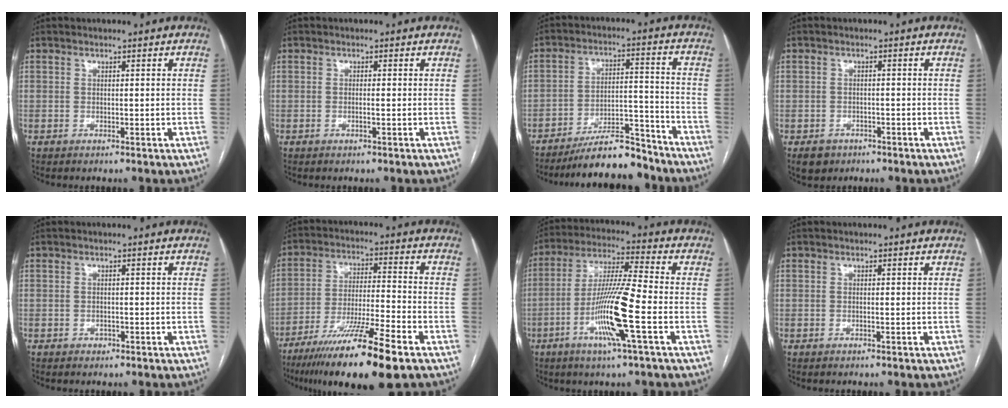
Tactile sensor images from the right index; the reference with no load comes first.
{"total": 0.7, "force": [-0.2, -0.1, 0.7], "torque": [-0.013, 0.000, -0.003]}
{"total": 11.6, "force": [-10.4, 2.5, 4.6], "torque": [-0.065, 0.026, -0.173]}
{"total": 3.3, "force": [-1.9, 2.6, 0.6], "torque": [-0.007, 0.006, -0.024]}
{"total": 0.7, "force": [-0.4, 0.6, 0.2], "torque": [-0.004, 0.002, -0.005]}
{"total": 16.3, "force": [-10.6, 0.2, 12.3], "torque": [-0.213, -0.042, -0.184]}
{"total": 12.8, "force": [-4.3, -0.5, 12.1], "torque": [-0.237, -0.009, -0.087]}
{"total": 0.0}